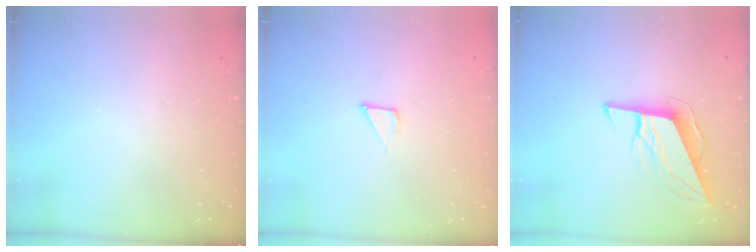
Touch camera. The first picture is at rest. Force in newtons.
{"total": 2.3, "press": 2.3, "slide": 0.1}
{"total": 9.9, "press": 9.5, "slide": 2.7}